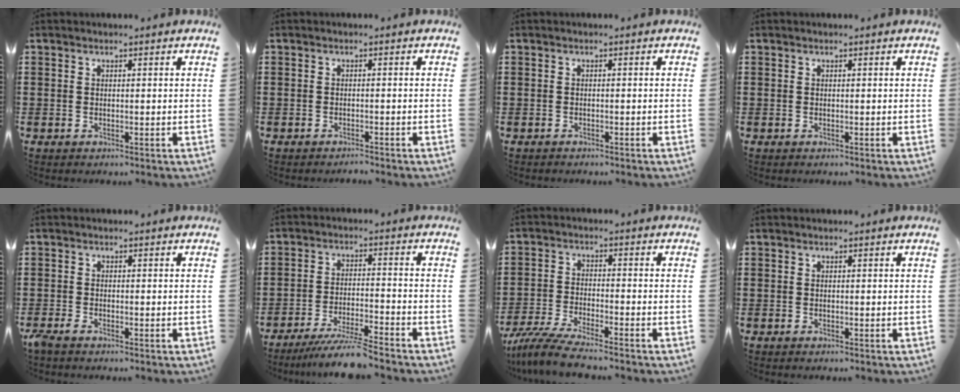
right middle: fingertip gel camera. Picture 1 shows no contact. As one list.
[{"total": 0.7, "force": [-0.7, 0.0, 0.1], "torque": [-0.004, -0.001, -0.015]}, {"total": 0.6, "force": [-0.5, -0.1, 0.0], "torque": [-0.001, -0.003, -0.011]}, {"total": 0.0}, {"total": 1.4, "force": [-1.1, 0.2, 0.8], "torque": [-0.030, -0.009, -0.025]}, {"total": 6.8, "force": [-6.1, -0.4, 3.0], "torque": [-0.055, -0.013, -0.113]}, {"total": 6.3, "force": [-5.7, -0.1, 2.6], "torque": [-0.067, -0.018, -0.112]}, {"total": 0.0}]